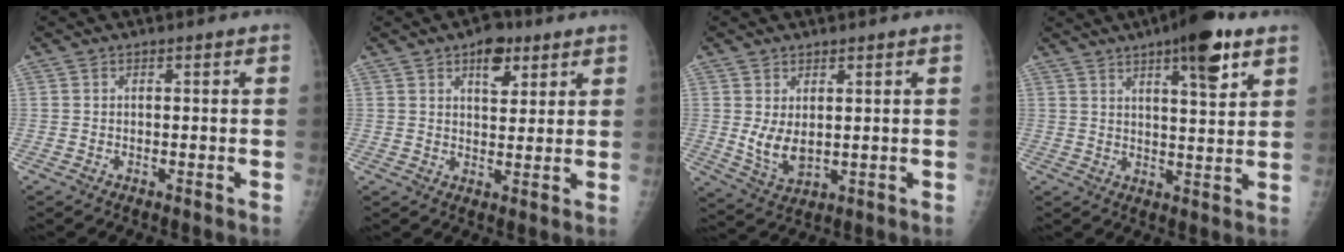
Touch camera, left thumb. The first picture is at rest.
{"total": 6.4, "force": [3.6, 3.6, 3.9], "torque": [-0.033, -0.016, 0.051]}
{"total": 5.6, "force": [1.1, 3.3, 4.4], "torque": [-0.075, -0.018, 0.034]}
{"total": 10.9, "force": [6.3, 2.7, 8.5], "torque": [-0.108, -0.029, 0.089]}